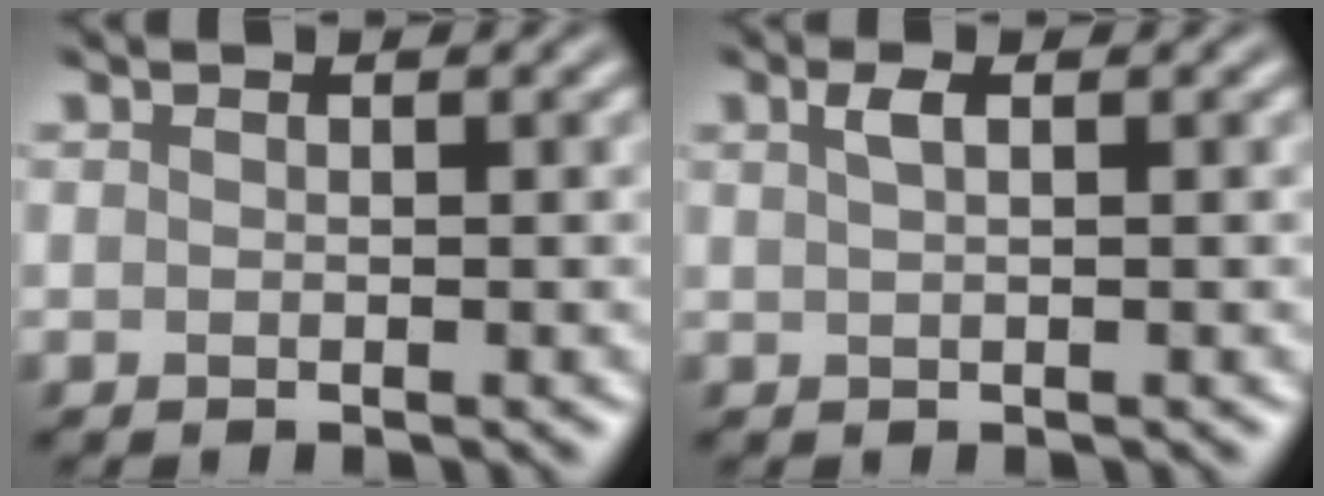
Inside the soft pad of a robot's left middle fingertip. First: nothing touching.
{"total": 1.4, "force": [0.5, 0.5, 1.2], "torque": [-0.023, 0.003, 0.011]}